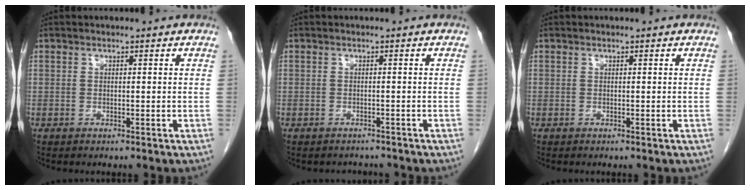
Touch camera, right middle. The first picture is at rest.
{"total": 1.9, "force": [-1.8, 0.7, -0.2], "torque": [-0.003, -0.003, -0.025]}
{"total": 0.0}